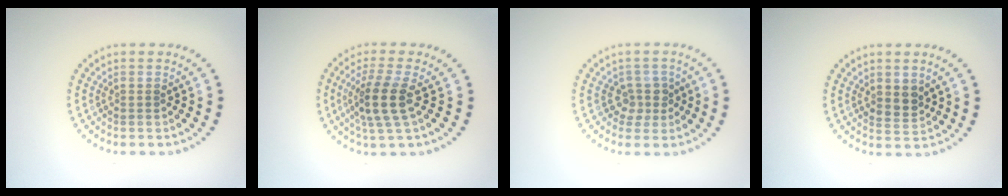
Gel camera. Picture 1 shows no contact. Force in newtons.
{"total": 3.8, "press": 3.0, "slide": 2.3}
{"total": 2.0, "press": 1.6, "slide": 1.2}
{"total": 1.8, "press": 1.7, "slide": 0.6}